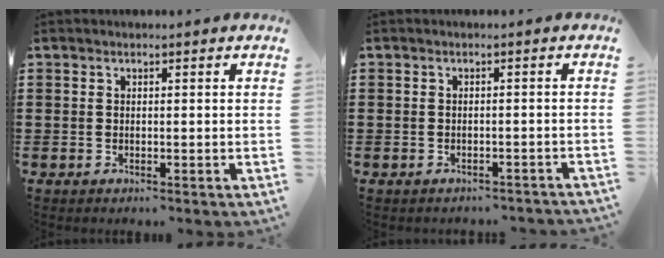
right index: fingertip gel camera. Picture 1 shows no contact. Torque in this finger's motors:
{"motor_torque": [-0.33, 0.85, -1.05, -0.21]}